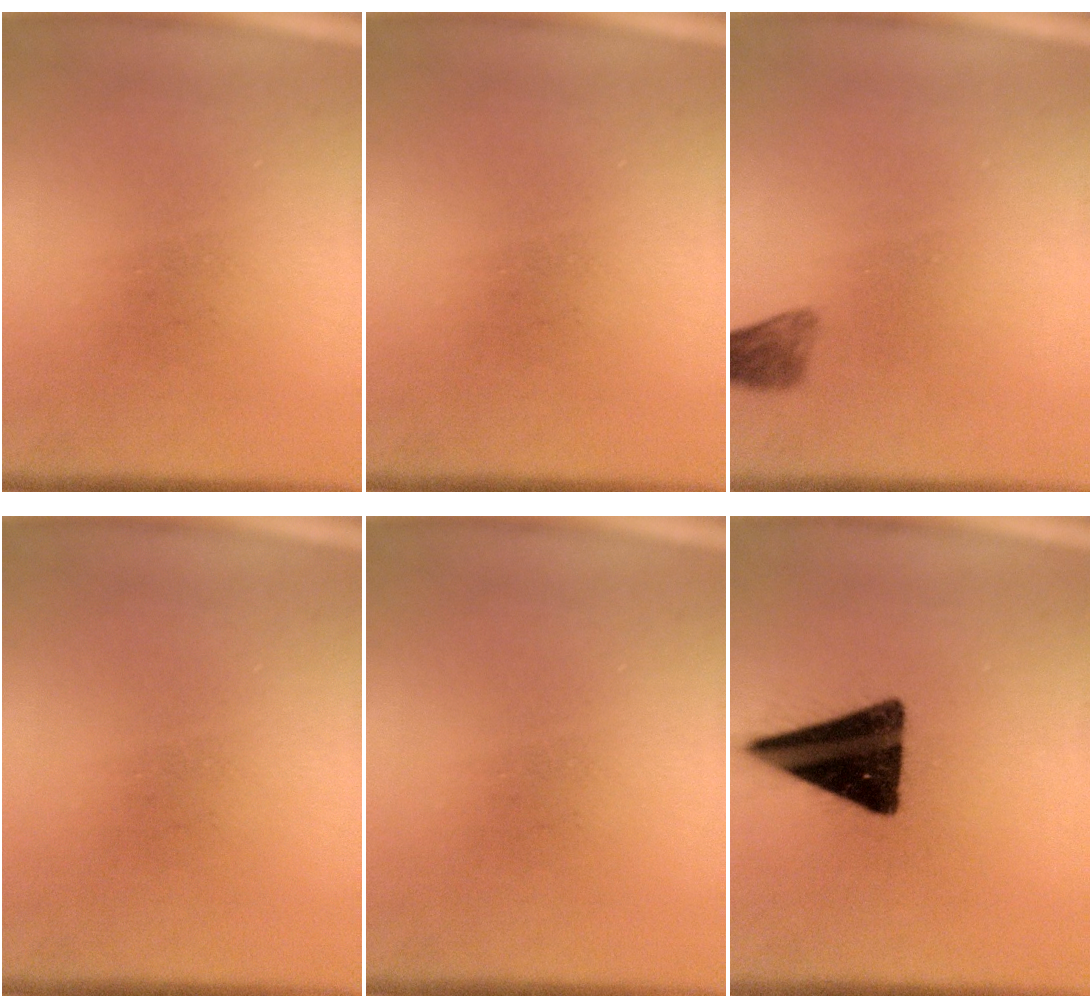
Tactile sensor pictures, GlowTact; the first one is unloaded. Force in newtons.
{"total": 0.0}
{"total": 2.1}
{"total": 0.0}
{"total": 0.0}
{"total": 16.8}